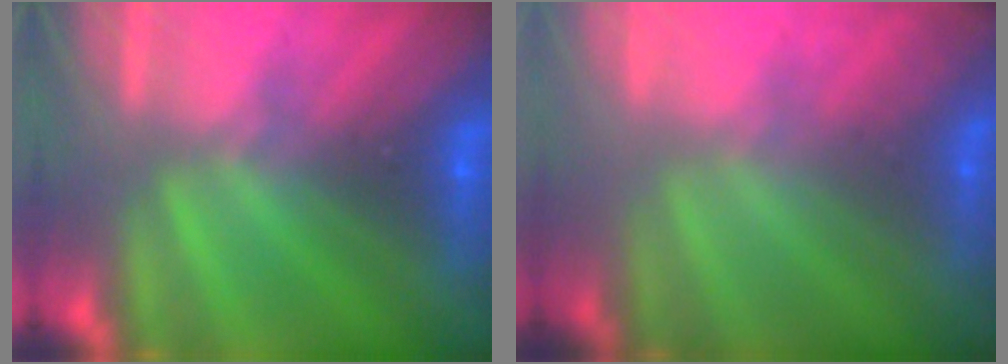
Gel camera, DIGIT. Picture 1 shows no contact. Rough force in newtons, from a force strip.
{"total": 2.0}